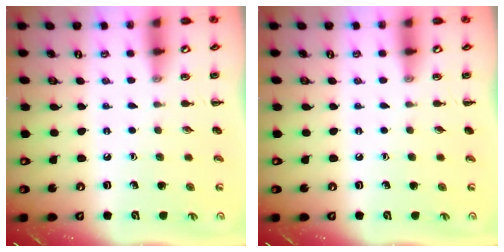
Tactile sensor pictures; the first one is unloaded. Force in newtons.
{"total": 0.0}